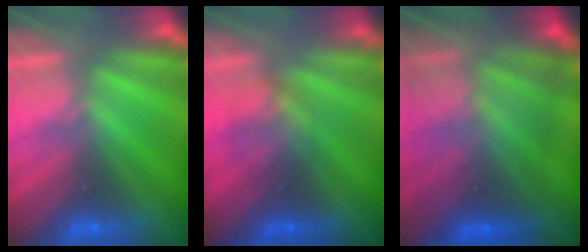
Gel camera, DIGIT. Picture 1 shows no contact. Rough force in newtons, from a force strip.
{"total": 1.6}
{"total": 7.6}